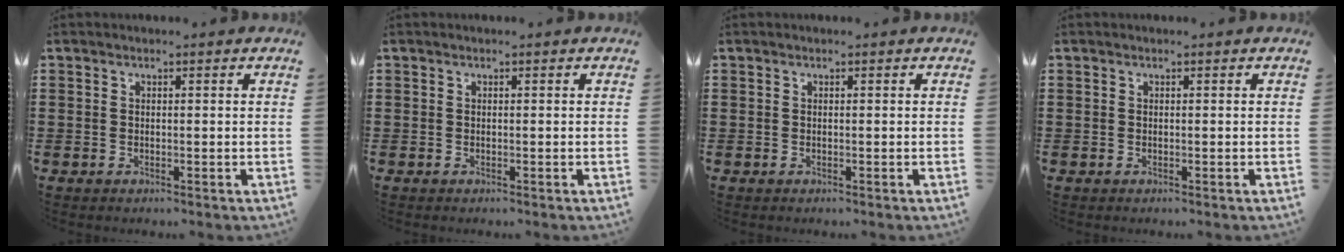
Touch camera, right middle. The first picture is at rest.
{"total": 0.0}
{"total": 0.0}
{"total": 0.0}